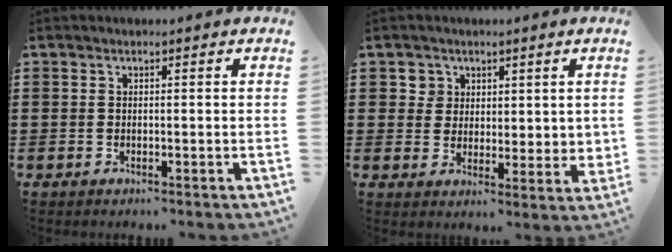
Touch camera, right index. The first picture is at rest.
{"total": 4.6, "force": [2.5, 3.8, 0.4], "torque": [-0.021, 0.009, 0.046]}